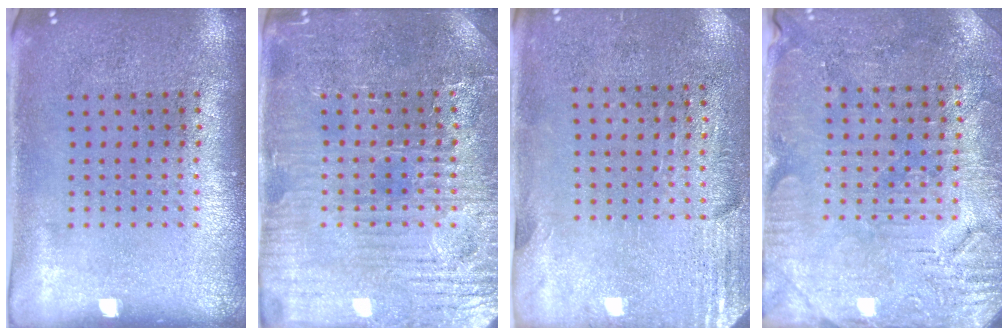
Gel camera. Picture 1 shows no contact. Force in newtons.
{"total": 4.1, "press": 4.0, "slide": 0.9}
{"total": 2.7, "press": 2.4, "slide": 1.4}
{"total": 3.1, "press": 3.0, "slide": 0.6}